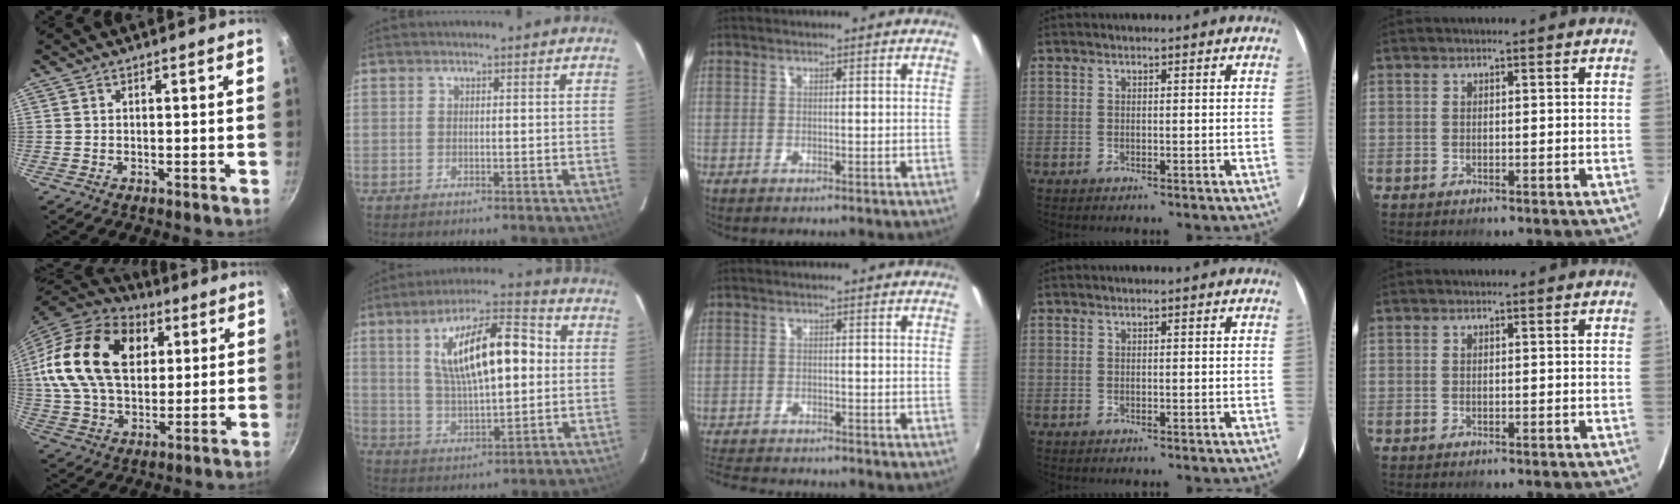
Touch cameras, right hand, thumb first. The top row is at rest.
{"thumb": {"total": 25.2, "force": [7.0, 16.6, 17.5], "torque": [-0.309, 0.009, 0.116]}, "index": {"total": 17.3, "force": [3.5, 6.2, 15.8], "torque": [-0.271, 0.025, 0.064]}, "middle": {"total": 7.6, "force": [-7.1, 1.5, 2.4], "torque": [-0.070, -0.015, -0.117]}}